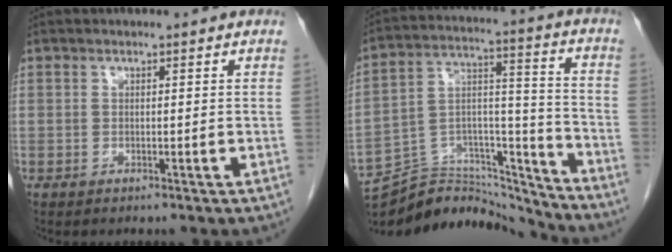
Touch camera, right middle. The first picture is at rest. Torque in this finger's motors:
{"motor_torque": [0.02, 0.16, -0.01, -0.05]}